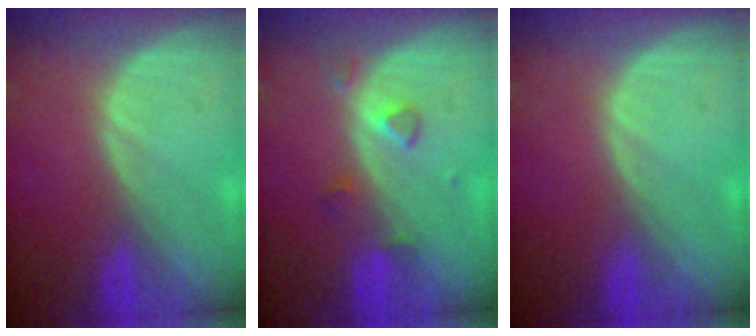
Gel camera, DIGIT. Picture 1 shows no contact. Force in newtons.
{"total": 3.0, "press": 2.8, "slide": 0.9}
{"total": 0.0}